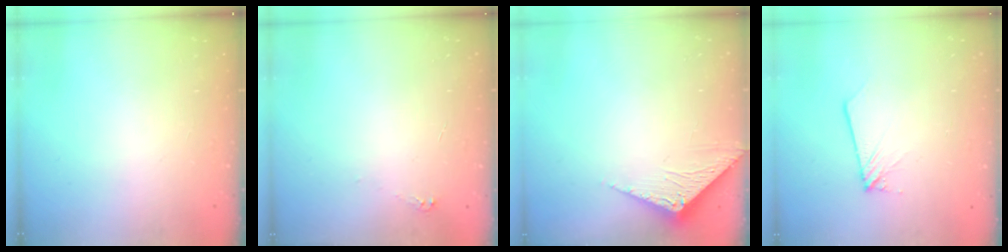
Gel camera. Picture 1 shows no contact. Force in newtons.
{"total": 2.5, "press": 2.5, "slide": 0.3}
{"total": 3.3, "press": 3.2, "slide": 0.3}
{"total": 1.7, "press": 1.7, "slide": 0.1}